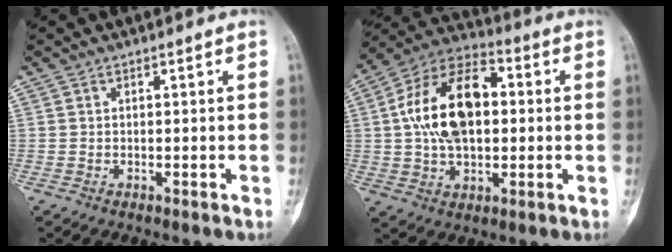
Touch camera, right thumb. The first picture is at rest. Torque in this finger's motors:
{"motor_torque": [1.86, 2.35, 0.89, -0.59, 0.48]}